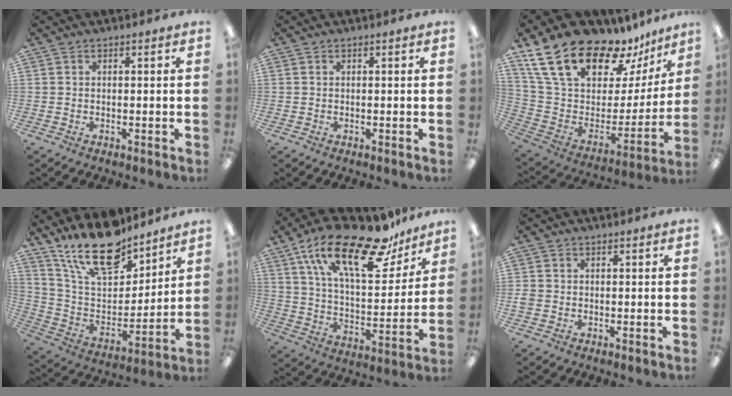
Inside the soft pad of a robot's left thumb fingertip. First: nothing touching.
{"total": 0.0}
{"total": 23.7, "force": [17.8, 10.4, 11.8], "torque": [-0.208, -0.120, 0.322]}
{"total": 19.5, "force": [15.1, 7.9, 9.5], "torque": [-0.184, -0.086, 0.270]}
{"total": 24.8, "force": [16.5, 9.3, 16.0], "torque": [-0.261, -0.091, 0.274]}
{"total": 1.3, "force": [-0.3, 1.1, 0.7], "torque": [-0.011, 0.004, -0.006]}